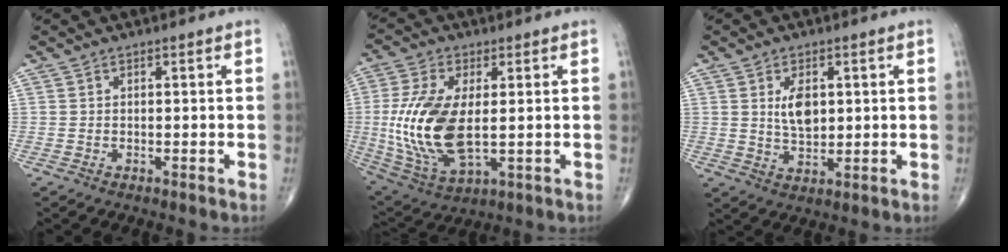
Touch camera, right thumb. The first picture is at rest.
{"total": 16.7, "force": [0.0, 8.1, 14.6], "torque": [-0.318, -0.012, 0.013]}
{"total": 5.9, "force": [1.4, 3.3, 4.6], "torque": [-0.066, -0.012, 0.029]}